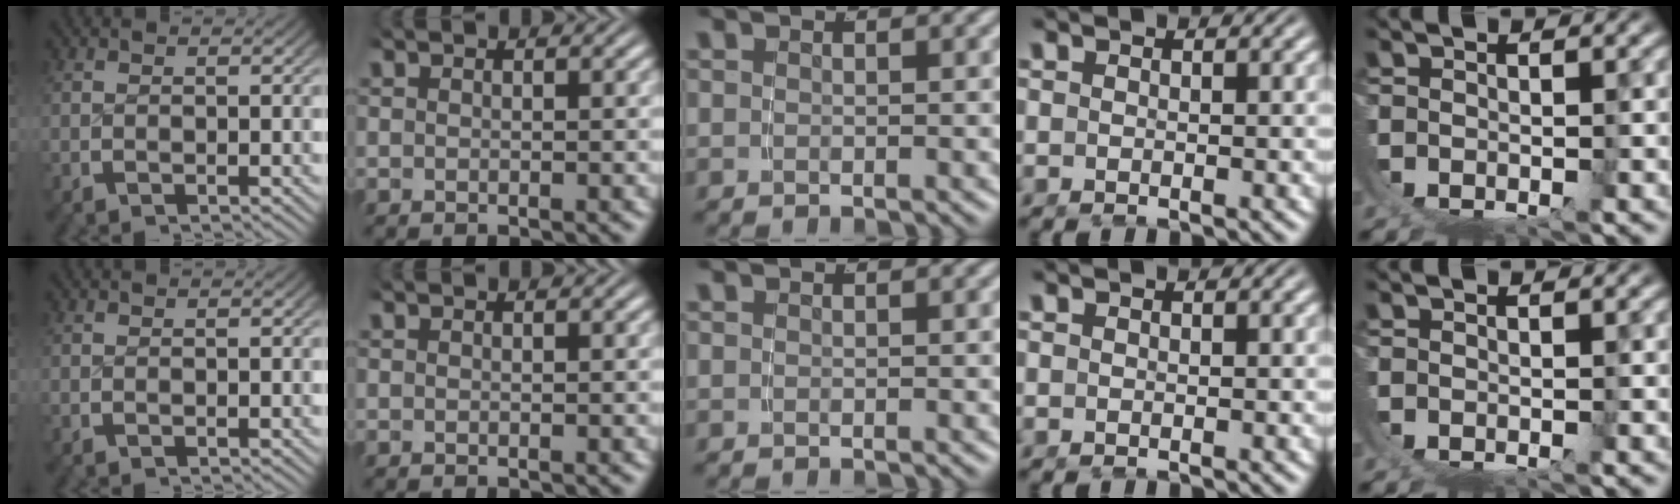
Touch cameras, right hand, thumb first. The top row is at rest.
{}